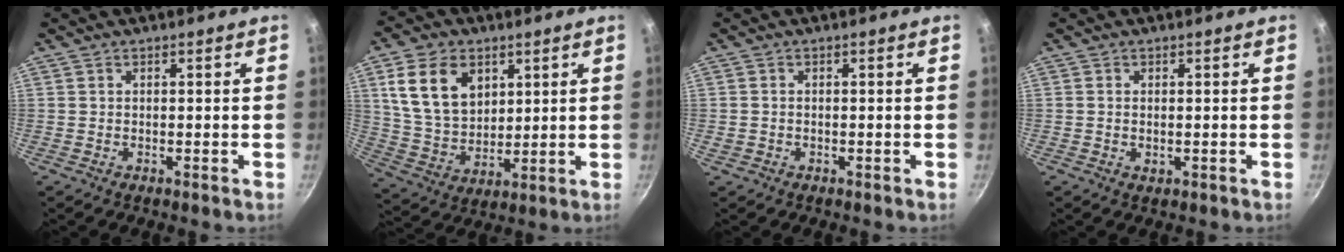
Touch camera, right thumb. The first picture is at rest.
{"total": 14.2, "force": [5.3, 10.0, 8.6], "torque": [-0.133, -0.019, 0.109]}
{"total": 1.0, "force": [-0.4, 0.9, 0.4], "torque": [-0.007, 0.002, -0.003]}
{"total": 1.2, "force": [-0.1, 0.8, 1.0], "torque": [-0.016, -0.001, -0.001]}